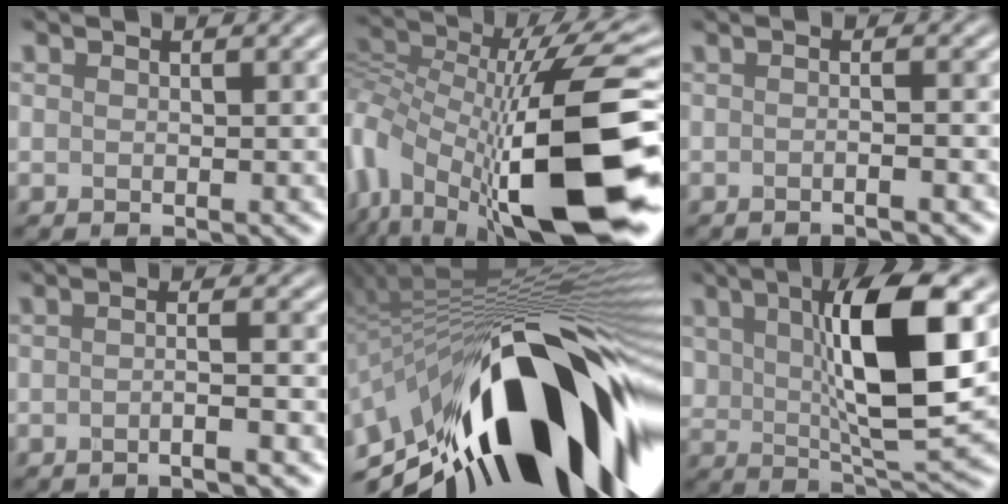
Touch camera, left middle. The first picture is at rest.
{"total": 16.4, "force": [-3.7, 7.6, 14.1], "torque": [-0.251, 0.001, -0.066]}
{"total": 3.3, "force": [-0.3, 1.3, 3.0], "torque": [-0.014, 0.001, -0.031]}
{"total": 3.5, "force": [-0.8, 0.9, 3.2], "torque": [-0.026, -0.004, -0.025]}
{"total": 19.1, "force": [-6.1, 7.3, 16.6], "torque": [-0.243, 0.005, -0.112]}
{"total": 10.0, "force": [2.6, 3.1, 9.2], "torque": [-0.156, -0.002, 0.047]}